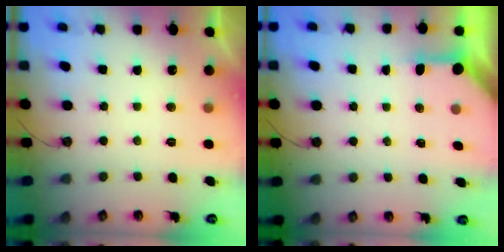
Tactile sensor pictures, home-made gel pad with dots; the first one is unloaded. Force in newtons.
{"total": 3.3, "press": 3.3, "slide": 0.3}